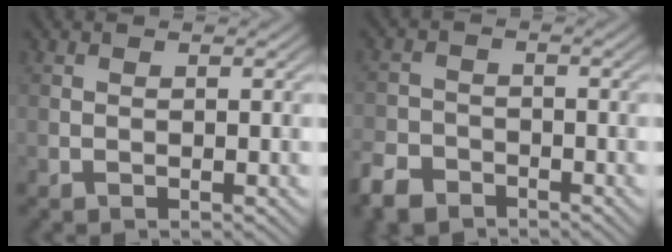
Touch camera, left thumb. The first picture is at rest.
{"total": 4.5, "force": [-3.5, 2.3, 1.6], "torque": [-0.036, -0.006, -0.077]}